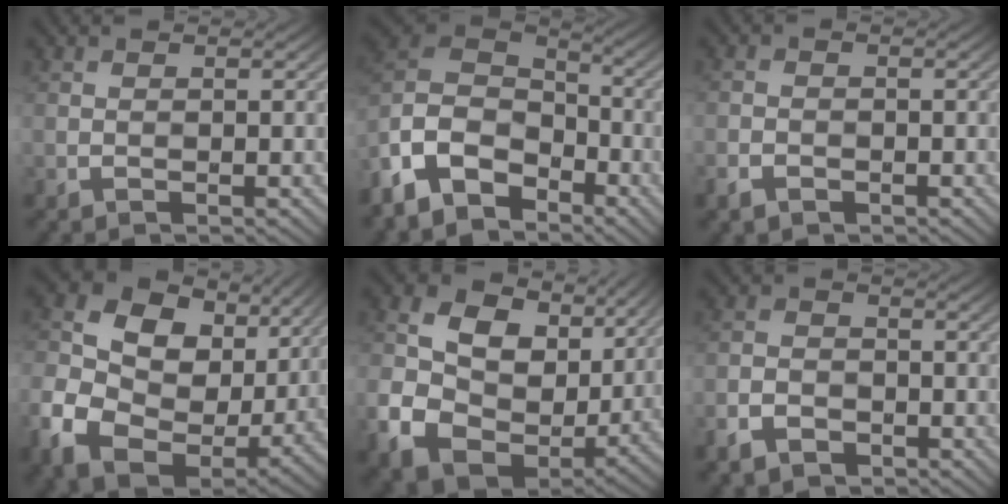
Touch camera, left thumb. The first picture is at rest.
{"total": 13.0, "force": [-7.9, 7.9, 6.6], "torque": [-0.182, -0.012, -0.162]}
{"total": 2.1, "force": [-1.4, 1.4, 0.9], "torque": [-0.020, -0.004, -0.034]}
{"total": 15.8, "force": [1.9, 12.3, 9.8], "torque": [-0.233, -0.018, 0.047]}
{"total": 14.5, "force": [2.3, 11.2, 9.0], "torque": [-0.209, -0.014, 0.054]}
{"total": 3.9, "force": [-2.6, 2.4, 1.6], "torque": [-0.037, -0.004, -0.059]}